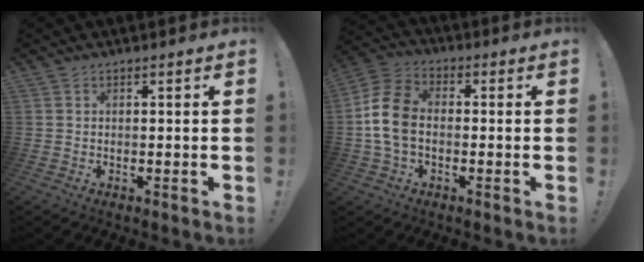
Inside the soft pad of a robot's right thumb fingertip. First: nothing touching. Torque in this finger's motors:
{"motor_torque": [0.17, 0.53, 0.07, 0.11, 0.29]}